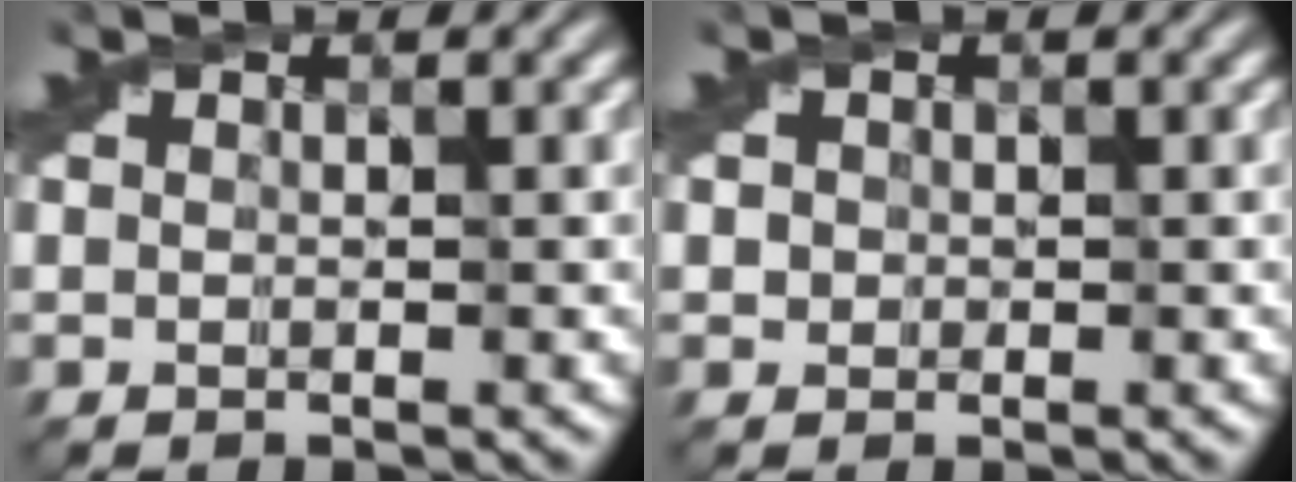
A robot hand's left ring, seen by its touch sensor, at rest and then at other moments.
{"total": 1.1, "force": [-0.1, 1.1, 0.3], "torque": [-0.005, -0.005, -0.005]}